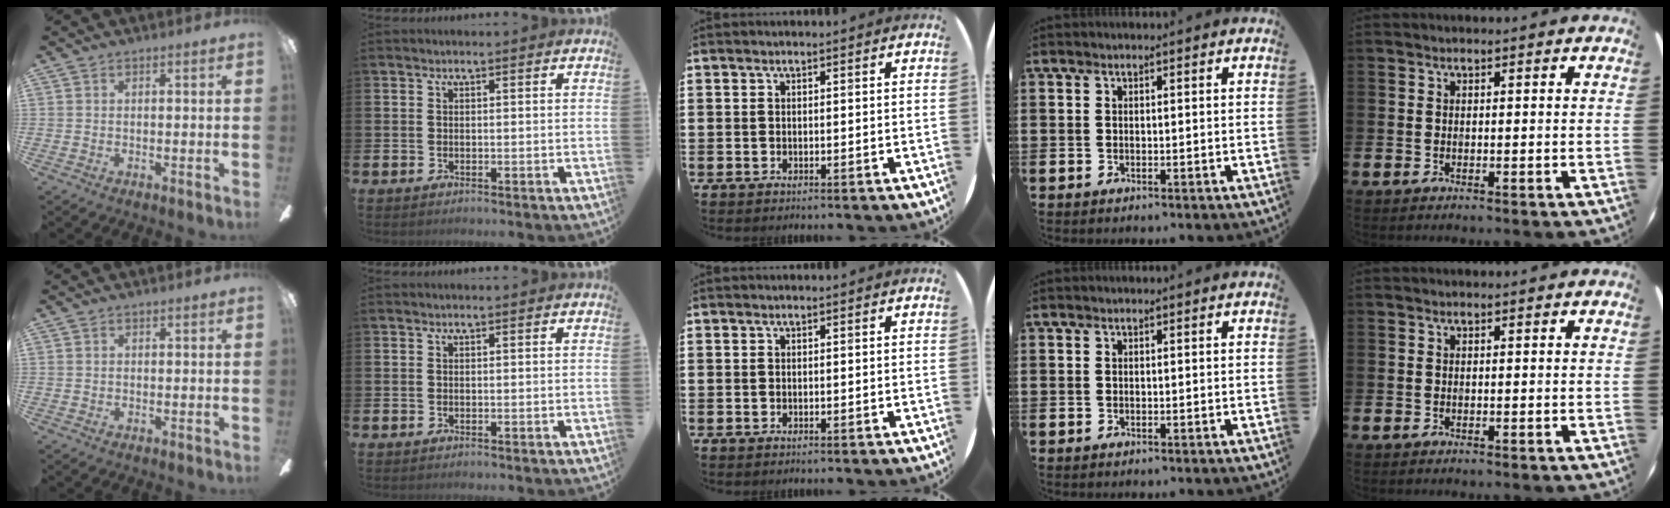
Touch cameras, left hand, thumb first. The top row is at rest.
{"thumb": {"total": 0.5, "force": [0.0, 0.5, 0.2], "torque": [-0.003, 0.005, 0.000]}}